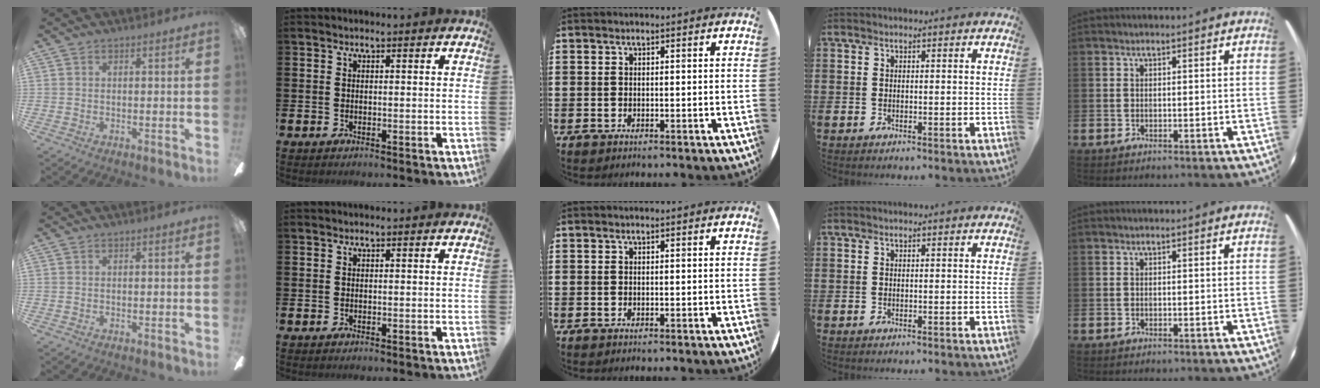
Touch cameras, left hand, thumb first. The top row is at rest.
{}